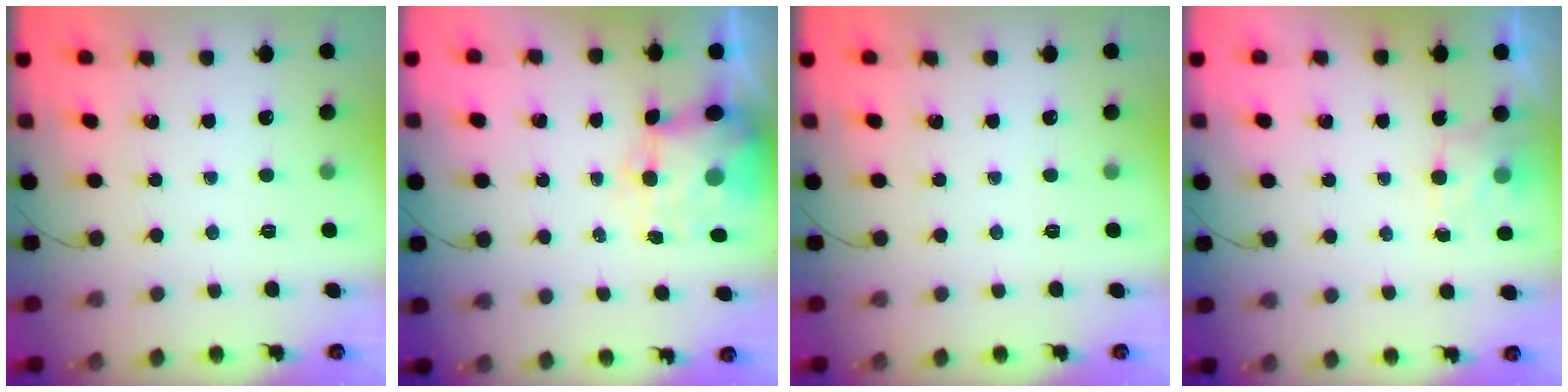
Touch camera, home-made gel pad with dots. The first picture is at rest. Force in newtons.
{"total": 7.2, "press": 7.0, "slide": 1.7}
{"total": 0.0}
{"total": 2.5, "press": 2.1, "slide": 1.4}